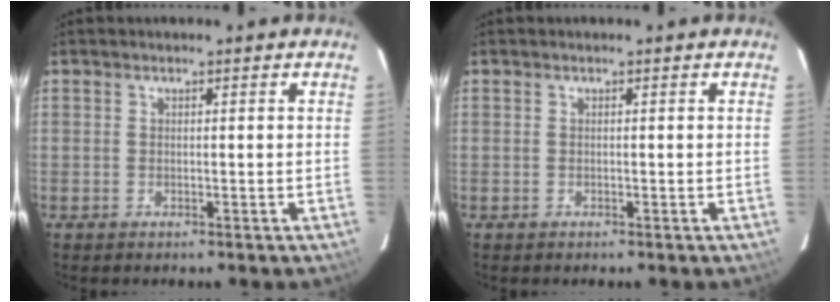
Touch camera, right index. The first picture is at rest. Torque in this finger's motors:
{"motor_torque": [0.00, 0.00, 0.00, 0.00]}